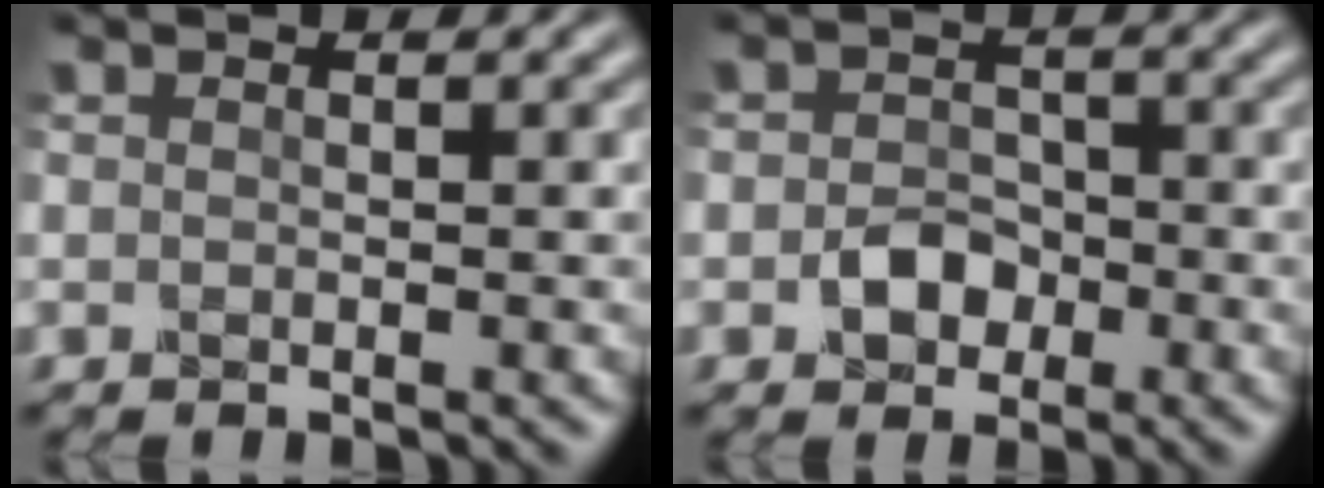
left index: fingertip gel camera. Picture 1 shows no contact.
{"total": 2.3, "force": [-0.8, 1.9, 0.9], "torque": [-0.015, 0.007, -0.019]}